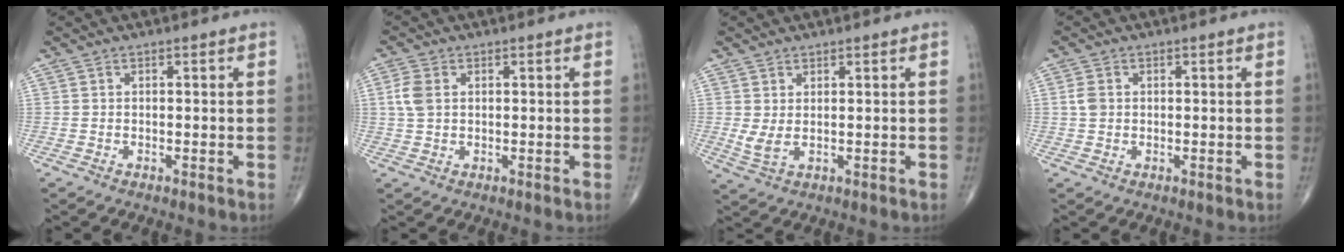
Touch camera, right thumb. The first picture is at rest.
{"total": 3.8, "force": [0.8, 2.5, 2.8], "torque": [-0.068, 0.006, 0.016]}
{"total": 3.0, "force": [0.7, 1.3, 2.7], "torque": [-0.061, -0.005, 0.022]}
{"total": 2.2, "force": [0.3, 1.7, 1.4], "torque": [-0.028, 0.003, 0.006]}